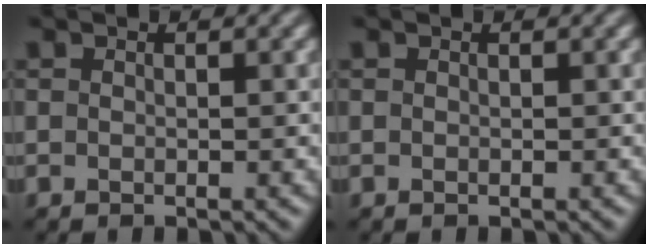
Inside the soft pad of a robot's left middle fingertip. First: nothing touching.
{"total": 0.0}